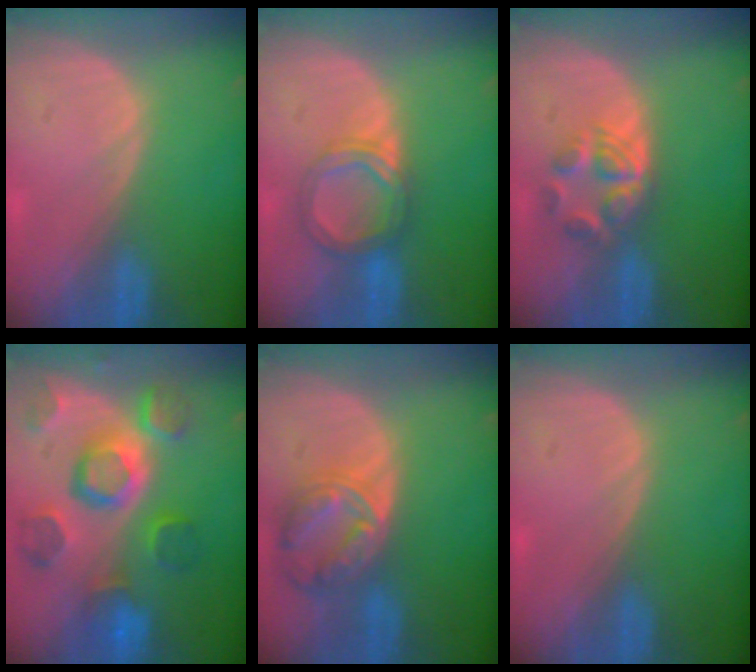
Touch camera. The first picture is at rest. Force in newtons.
{"total": 5.3, "press": 5.2, "slide": 0.4}
{"total": 6.0, "press": 5.0, "slide": 3.3}
{"total": 11.9, "press": 10.3, "slide": 6.0}
{"total": 8.3, "press": 7.1, "slide": 4.2}
{"total": 0.5, "press": 0.0, "slide": 0.5}